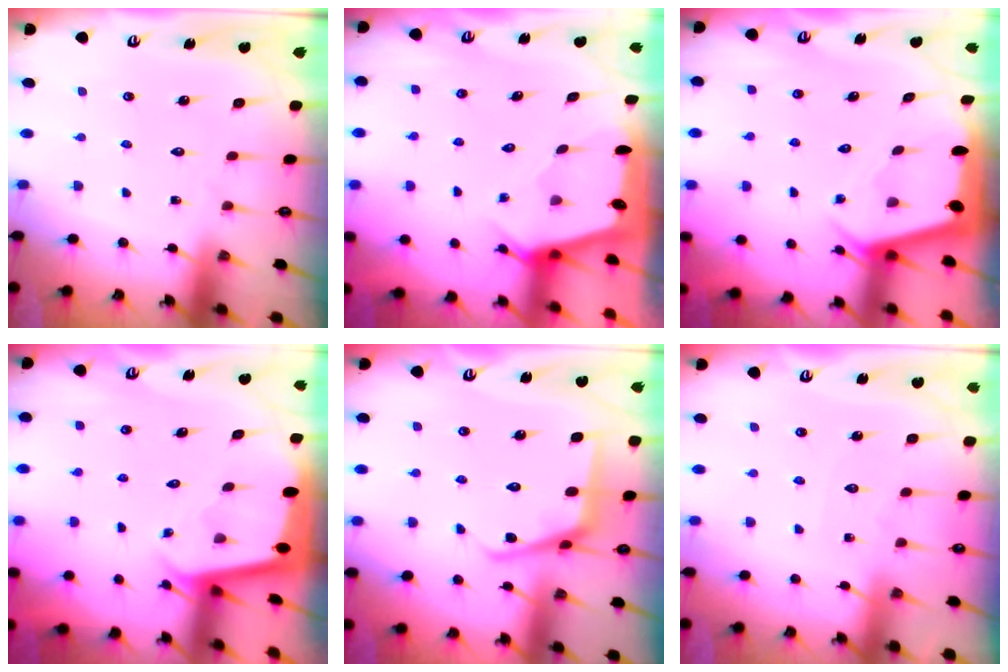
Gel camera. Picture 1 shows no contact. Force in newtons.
{"total": 2.2, "press": 2.2, "slide": 0.3}
{"total": 2.5, "press": 2.5, "slide": 0.3}
{"total": 1.8, "press": 1.8, "slide": 0.0}
{"total": 9.3, "press": 9.3, "slide": 0.5}
{"total": 2.7, "press": 2.7, "slide": 0.4}